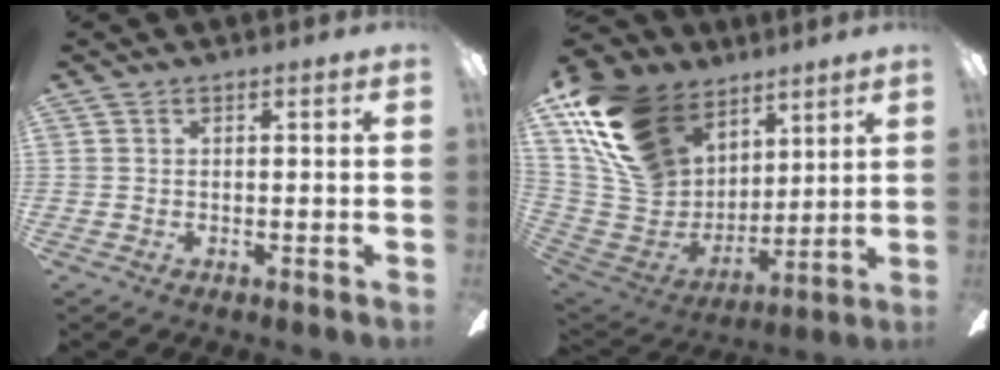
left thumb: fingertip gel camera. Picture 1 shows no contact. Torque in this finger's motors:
{"motor_torque": [2.57, 2.44, 1.33, -1.44, 0.43]}